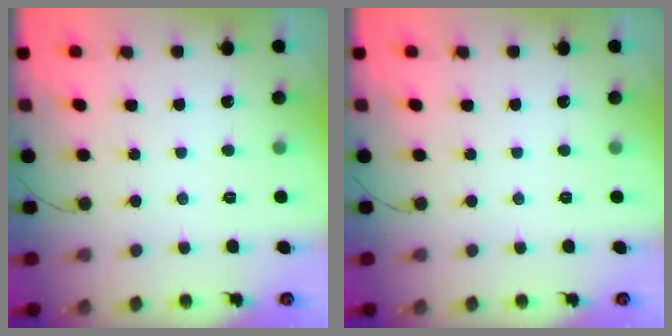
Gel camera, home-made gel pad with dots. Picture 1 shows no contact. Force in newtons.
{"total": 0.0}